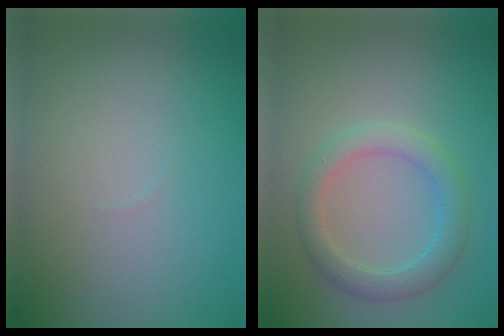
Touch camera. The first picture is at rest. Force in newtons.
{"total": 3.1, "press": 3.1, "slide": 0.0}